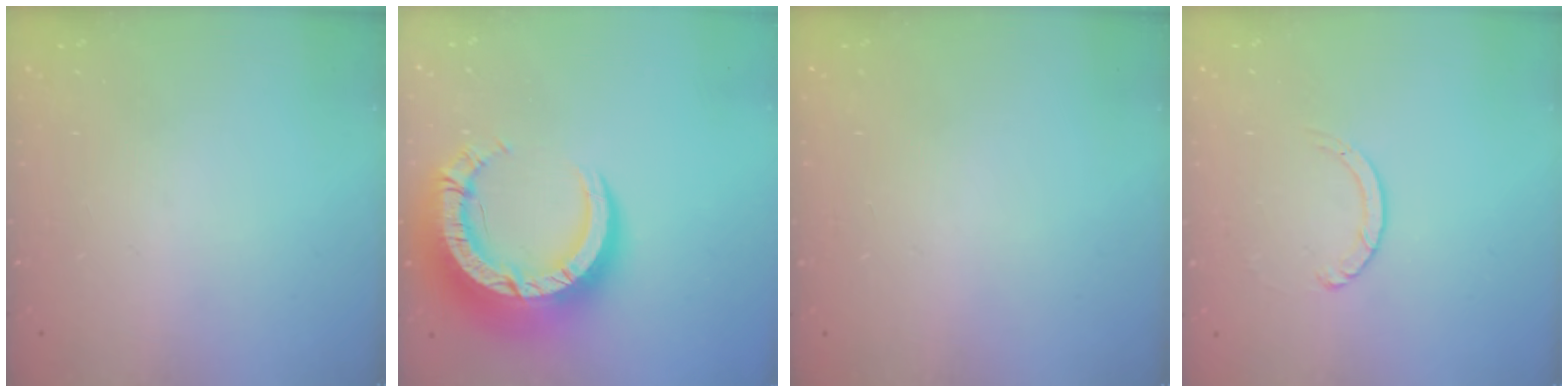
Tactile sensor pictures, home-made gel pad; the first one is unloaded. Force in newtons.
{"total": 19.6, "press": 19.5, "slide": 1.7}
{"total": 2.6, "press": 2.6, "slide": 0.2}
{"total": 1.3, "press": 1.2, "slide": 0.2}